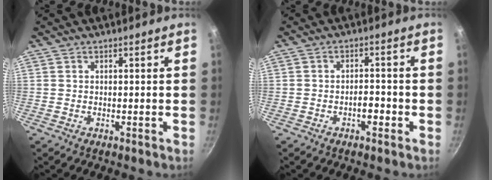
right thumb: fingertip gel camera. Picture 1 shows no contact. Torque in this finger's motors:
{"motor_torque": [0.63, 0.14, 0.02, -0.24, 0.01]}